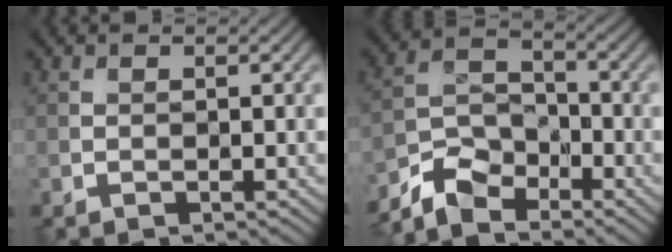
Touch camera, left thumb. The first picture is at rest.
{"total": 6.3, "force": [-5.2, 2.7, 2.2], "torque": [-0.048, -0.003, -0.122]}